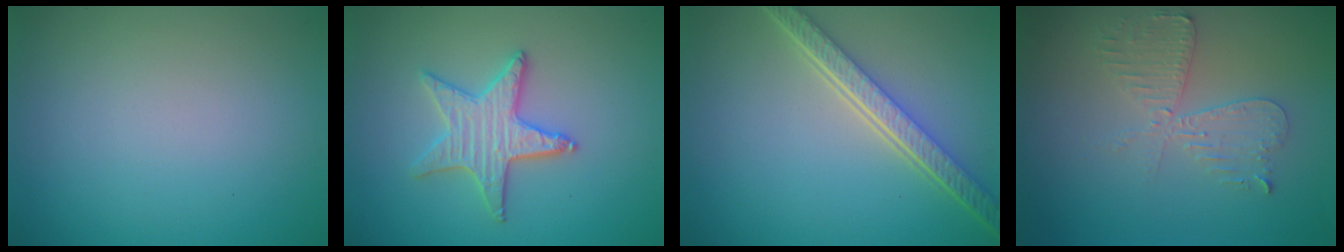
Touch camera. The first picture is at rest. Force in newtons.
{"total": 3.3, "press": 3.3, "slide": 0.4}
{"total": 5.5, "press": 4.0, "slide": 3.8}
{"total": 2.6, "press": 2.5, "slide": 0.5}